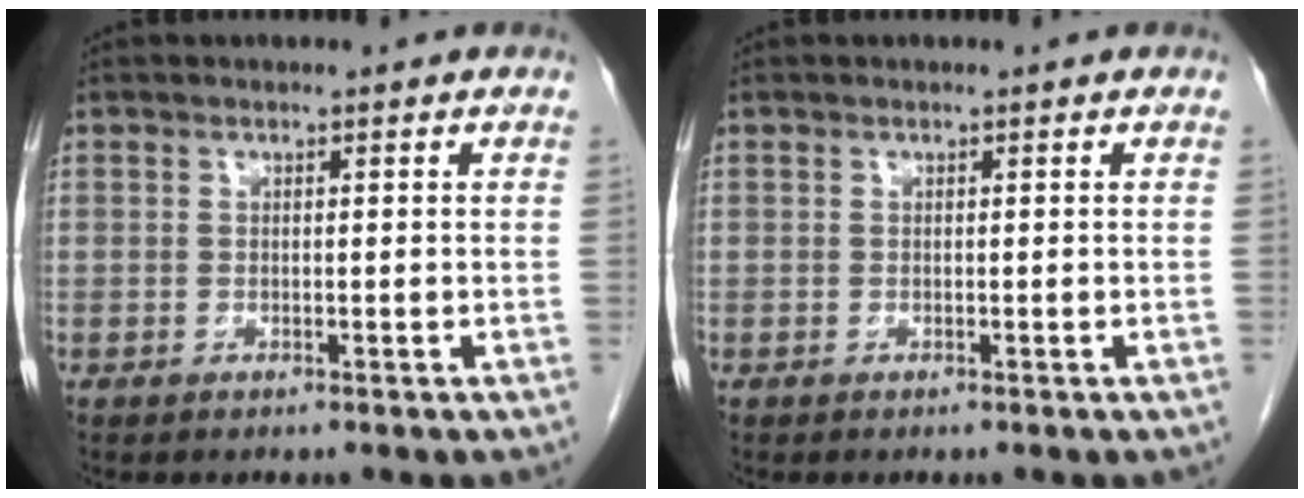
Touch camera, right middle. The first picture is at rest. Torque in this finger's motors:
{"motor_torque": [0.11, -0.04, -0.01, -0.01]}